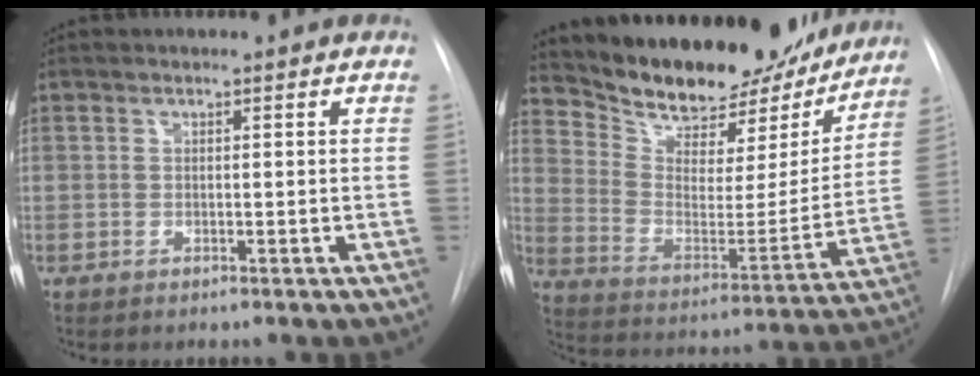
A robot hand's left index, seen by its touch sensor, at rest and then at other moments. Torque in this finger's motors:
{"motor_torque": [0.42, -0.70, 0.98, 0.16]}